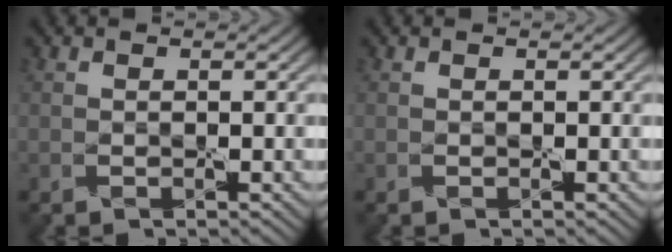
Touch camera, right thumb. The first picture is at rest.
{"total": 0.0}